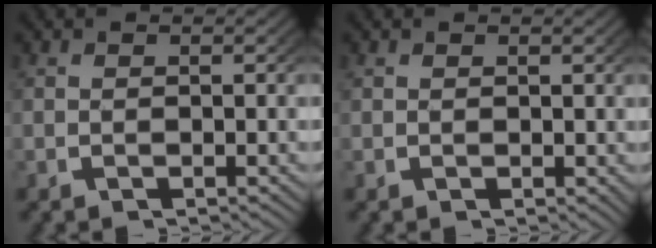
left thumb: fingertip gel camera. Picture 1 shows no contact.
{"total": 0.5, "force": [0.4, 0.3, 0.2], "torque": [0.001, -0.002, 0.013]}